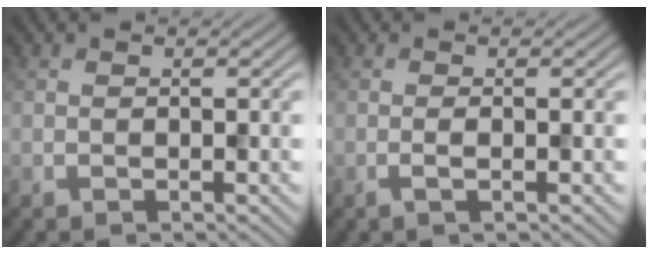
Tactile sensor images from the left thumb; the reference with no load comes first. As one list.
[{"total": 1.2, "force": [-0.3, 0.1, 1.1], "torque": [-0.023, 0.001, -0.009]}]